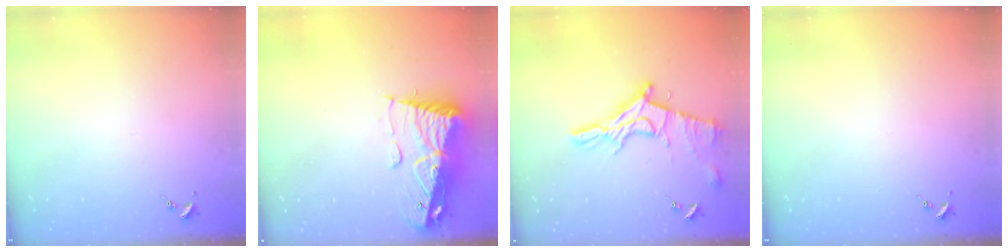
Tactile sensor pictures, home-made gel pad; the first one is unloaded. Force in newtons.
{"total": 14.6, "press": 14.6, "slide": 1.6}
{"total": 14.1, "press": 14.1, "slide": 1.3}
{"total": 0.0}